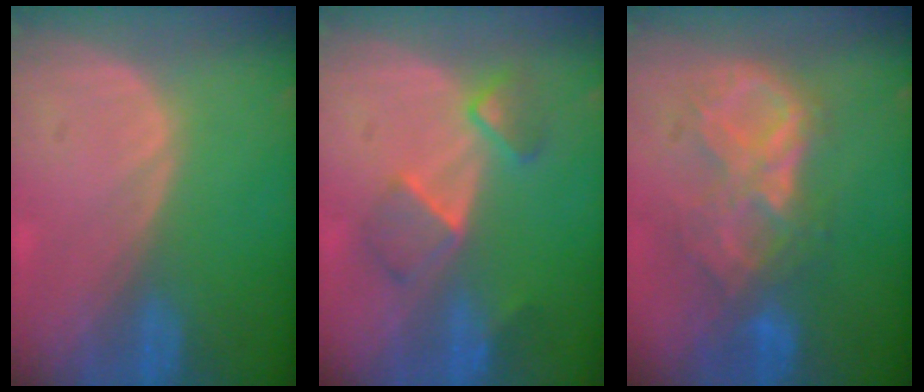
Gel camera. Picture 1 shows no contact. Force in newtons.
{"total": 5.5, "press": 5.4, "slide": 1.2}
{"total": 8.8, "press": 7.7, "slide": 4.2}